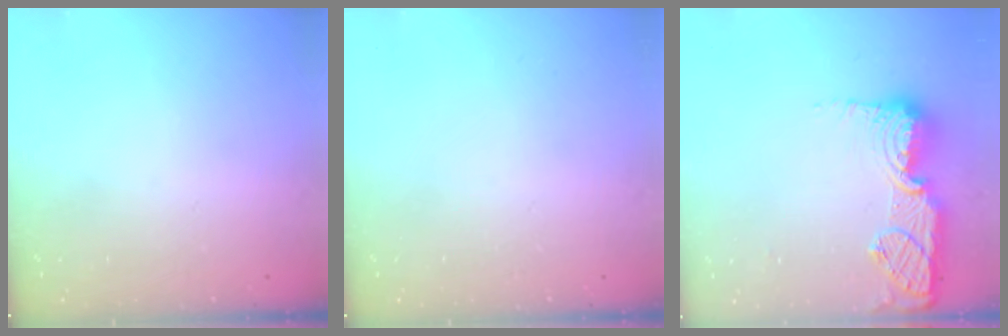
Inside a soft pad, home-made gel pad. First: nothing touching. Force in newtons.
{"total": 0.0}
{"total": 15.4, "press": 15.4, "slide": 1.2}